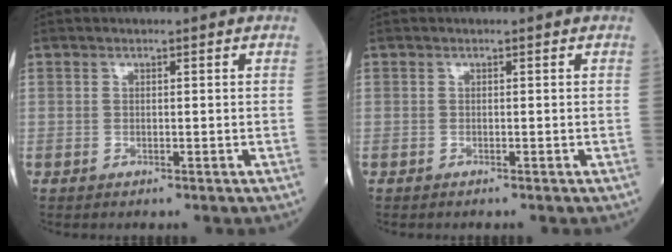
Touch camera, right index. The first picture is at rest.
{"total": 0.0}